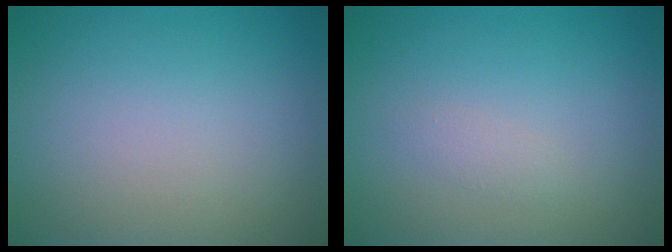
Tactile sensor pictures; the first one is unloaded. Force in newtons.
{"total": 0.8, "press": 0.8, "slide": 0.0}